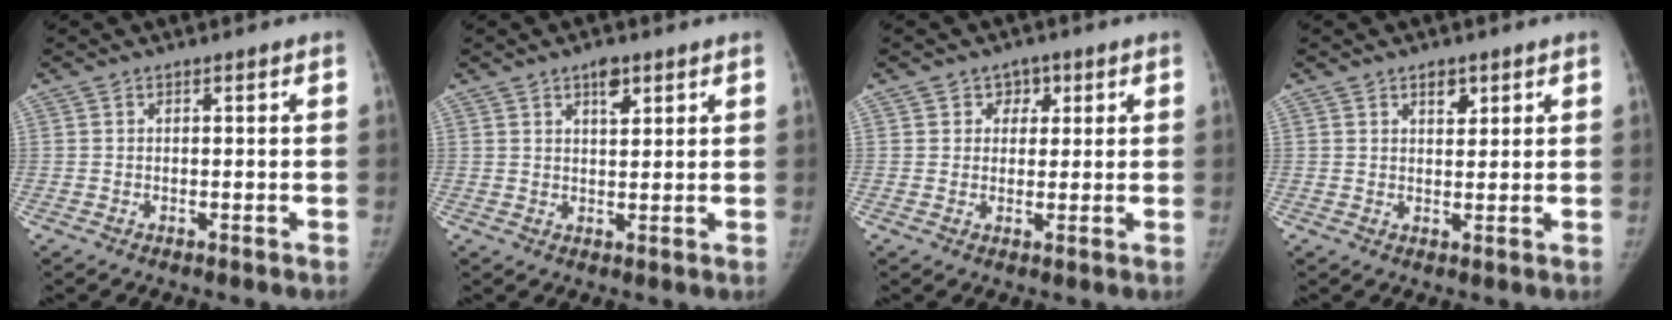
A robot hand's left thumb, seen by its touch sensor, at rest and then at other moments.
{"total": 3.9, "force": [2.1, 1.7, 2.8], "torque": [-0.035, -0.009, 0.034]}
{"total": 4.3, "force": [1.4, 4.0, 1.1], "torque": [0.020, 0.003, 0.013]}
{"total": 3.0, "force": [1.8, 1.7, 1.6], "torque": [-0.010, -0.010, 0.030]}